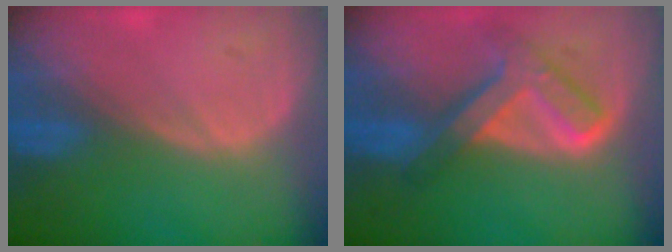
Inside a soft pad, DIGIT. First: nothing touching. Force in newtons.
{"total": 7.8, "press": 6.6, "slide": 4.2}